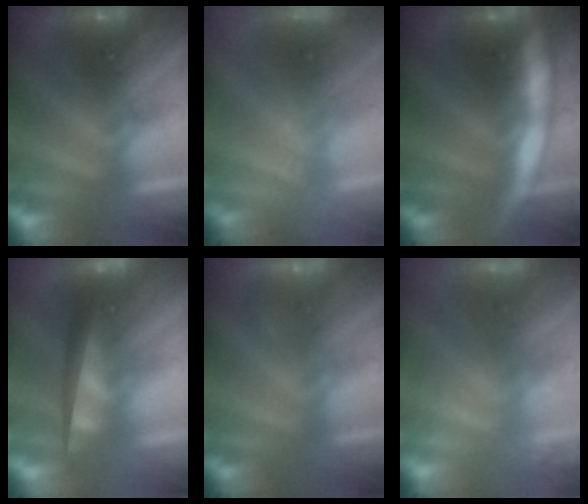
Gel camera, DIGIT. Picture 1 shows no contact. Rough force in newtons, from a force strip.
{"total": 2.5}
{"total": 7.5}
{"total": 7.0}
{"total": 2.8}
{"total": 2.0}